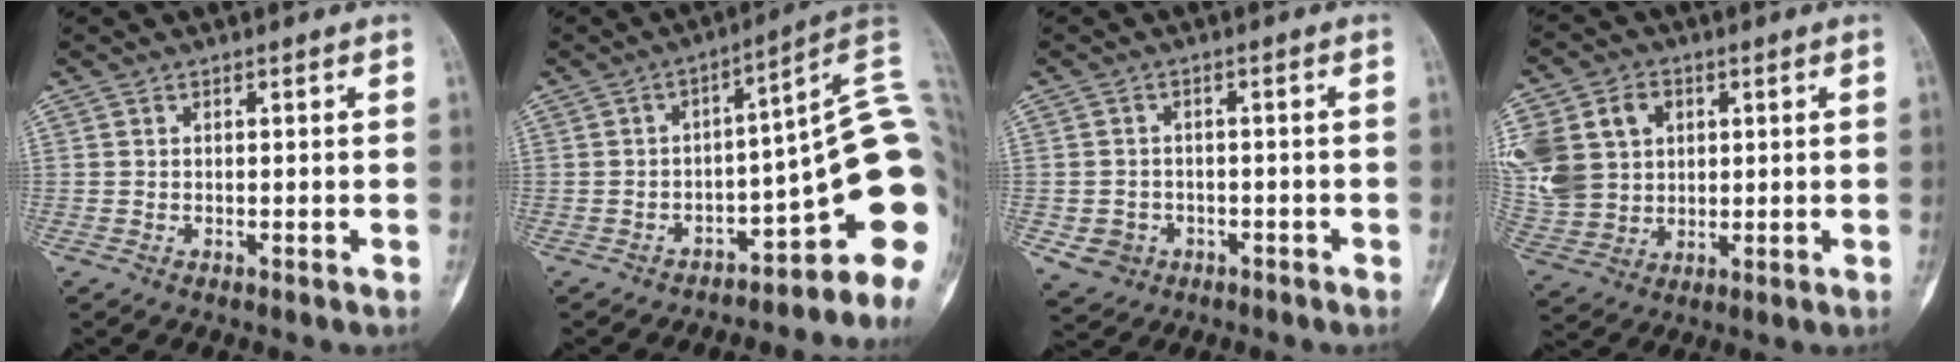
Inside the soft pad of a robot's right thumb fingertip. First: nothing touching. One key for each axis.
{"total": 18.2, "fx": -4.5, "fy": 5.8, "fz": 16.6, "tx": -0.135, "ty": 0.081, "tz": -0.045}
{"total": 4.6, "fx": -1.7, "fy": 4.1, "fz": 1.2, "tx": -0.011, "ty": 0.012, "tz": -0.019}
{"total": 18.0, "fx": 4.5, "fy": 14.5, "fz": 9.6, "tx": -0.214, "ty": 0.020, "tz": 0.099}